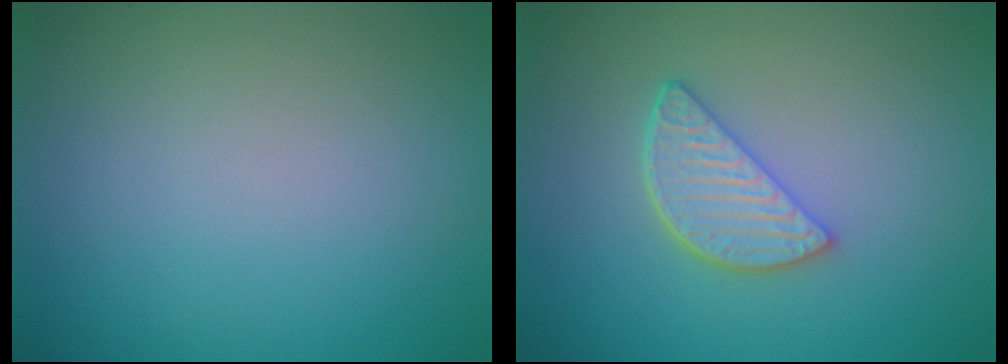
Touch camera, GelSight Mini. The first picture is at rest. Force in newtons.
{"total": 3.5, "press": 2.9, "slide": 2.0}